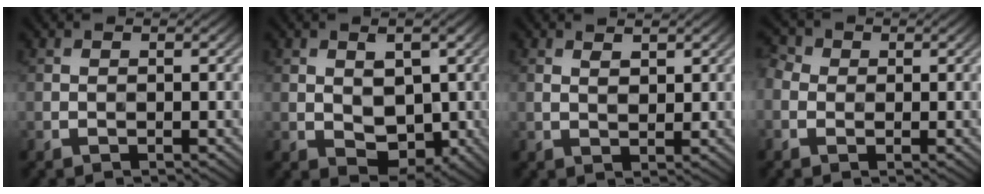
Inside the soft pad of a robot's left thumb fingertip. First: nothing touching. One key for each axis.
{"total": 5.6, "fx": 0.3, "fy": 3.6, "fz": 4.3, "tx": -0.066, "ty": -0.008, "tz": 0.007}
{"total": 2.0, "fx": 1.2, "fy": 0.7, "fz": 1.3, "tx": -0.022, "ty": -0.007, "tz": 0.028}
{"total": 3.1, "fx": -0.1, "fy": 2.7, "fz": 1.5, "tx": -0.043, "ty": 0.005, "tz": -0.005}